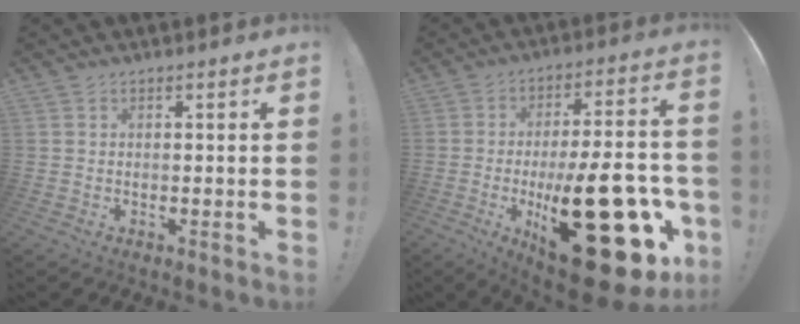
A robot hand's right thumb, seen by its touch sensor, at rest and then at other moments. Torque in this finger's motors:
{"motor_torque": [2.42, 2.59, 1.57, -1.20, 0.81]}